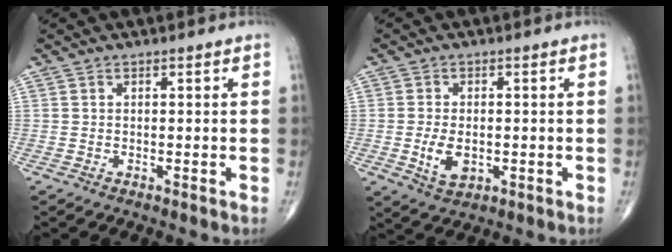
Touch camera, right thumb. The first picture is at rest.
{"total": 5.5, "force": [-0.9, 3.3, 4.3], "torque": [-0.072, -0.006, -0.009]}